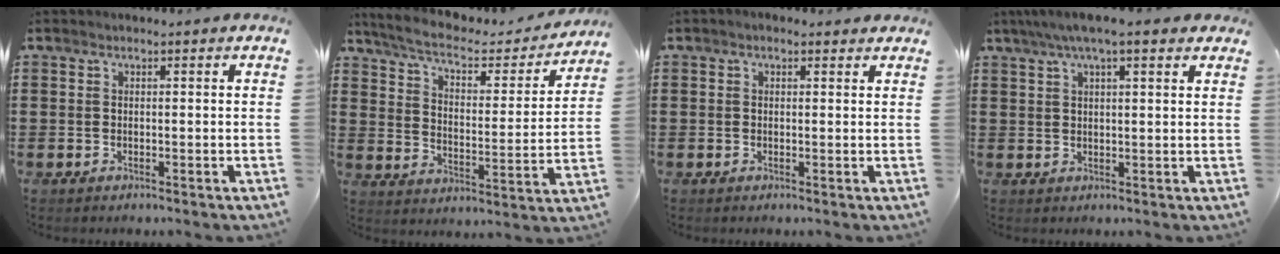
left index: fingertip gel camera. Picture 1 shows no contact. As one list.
[{"total": 5.7, "force": [4.6, 1.5, 3.0], "torque": [-0.079, -0.027, 0.075]}, {"total": 0.9, "force": [0.4, 0.7, 0.5], "torque": [-0.011, 0.006, 0.006]}, {"total": 5.4, "force": [3.7, 0.9, 3.8], "torque": [-0.083, 0.002, 0.065]}]